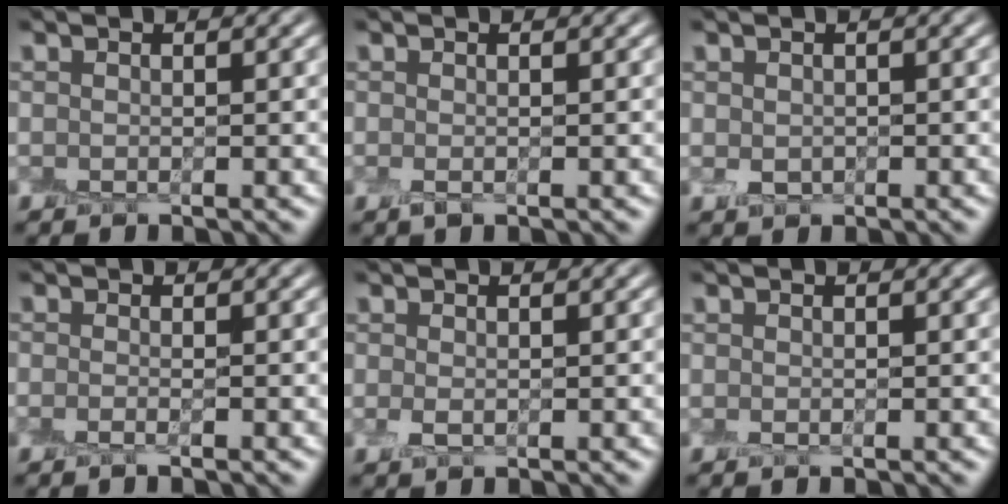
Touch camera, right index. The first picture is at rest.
{"total": 0.7, "force": [-0.2, 0.2, 0.6], "torque": [-0.015, -0.005, -0.003]}
{"total": 1.2, "force": [0.0, 1.0, 0.7], "torque": [-0.014, -0.001, 0.001]}
{"total": 1.0, "force": [-0.5, 0.1, 0.9], "torque": [-0.019, -0.007, -0.012]}
{"total": 1.1, "force": [-0.1, 0.7, 0.9], "torque": [-0.022, -0.002, -0.002]}
{"total": 0.0}